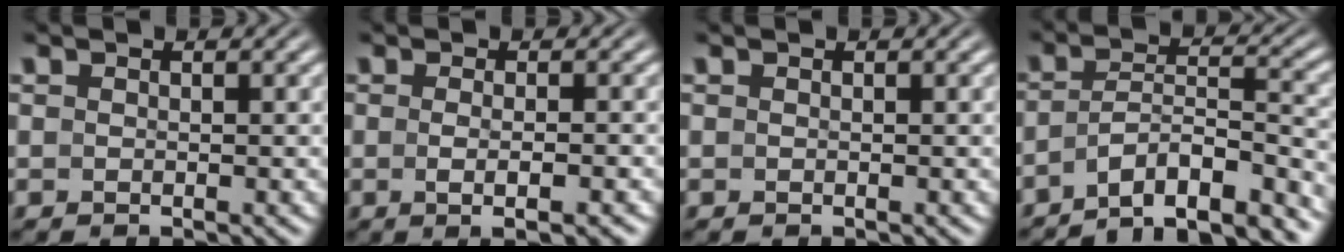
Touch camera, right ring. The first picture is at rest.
{"total": 2.8, "force": [-1.4, -0.3, 2.4], "torque": [-0.043, -0.013, -0.014]}
{"total": 0.0}
{"total": 11.6, "force": [-9.1, 5.7, 4.4], "torque": [-0.072, -0.040, -0.139]}